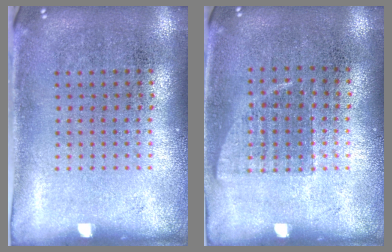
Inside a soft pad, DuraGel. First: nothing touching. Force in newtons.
{"total": 0.6, "press": 0.6, "slide": 0.1}